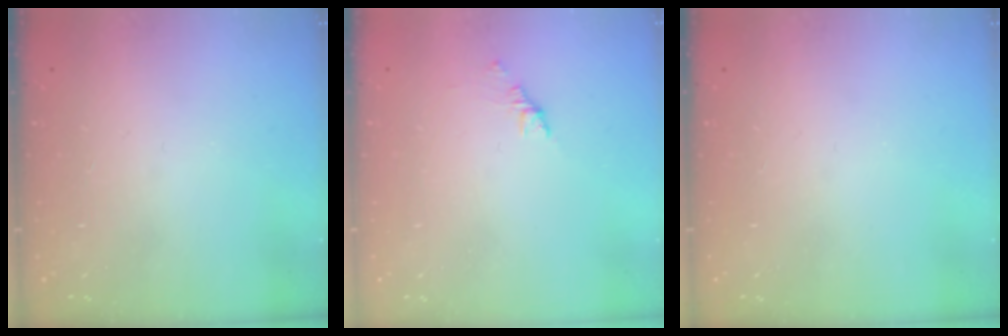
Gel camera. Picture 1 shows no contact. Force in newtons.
{"total": 1.1, "press": 1.0, "slide": 0.5}
{"total": 0.0}